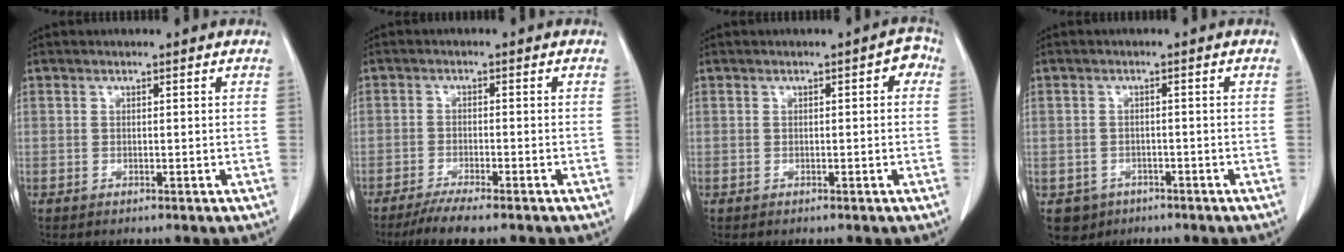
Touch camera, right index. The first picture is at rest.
{"total": 5.9, "force": [-4.7, 0.1, 3.5], "torque": [-0.057, -0.014, -0.077]}
{"total": 2.2, "force": [0.3, 0.9, 2.0], "torque": [-0.015, 0.008, -0.002]}
{"total": 3.7, "force": [-2.0, 3.2, 0.3], "torque": [-0.007, 0.007, -0.024]}